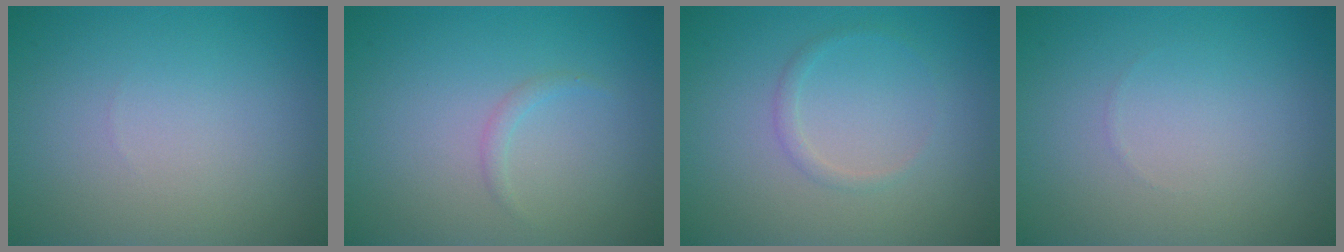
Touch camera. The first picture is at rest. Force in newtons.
{"total": 0.7, "press": 0.7, "slide": 0.0}
{"total": 0.9, "press": 0.9, "slide": 0.0}
{"total": 0.0}